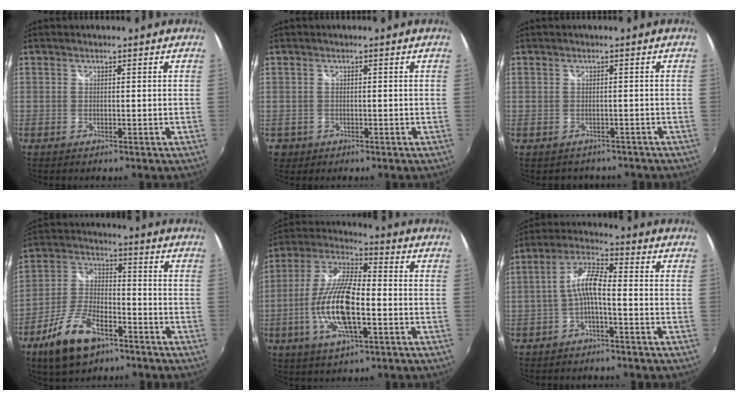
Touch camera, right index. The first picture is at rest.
{"total": 1.8, "force": [-0.4, 1.7, 0.2], "torque": [-0.004, 0.002, -0.004]}
{"total": 2.8, "force": [-1.8, 2.1, 0.2], "torque": [-0.002, 0.005, -0.020]}
{"total": 12.9, "force": [-7.9, 5.6, 8.5], "torque": [-0.183, -0.002, -0.147]}
{"total": 15.5, "force": [-3.8, 5.1, 14.1], "torque": [-0.285, -0.006, -0.074]}
{"total": 6.2, "force": [-2.0, 1.4, 5.7], "torque": [-0.127, 0.017, -0.038]}